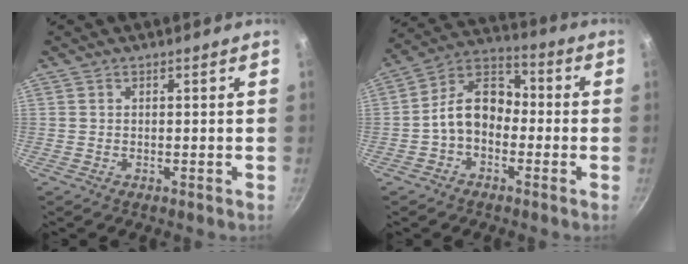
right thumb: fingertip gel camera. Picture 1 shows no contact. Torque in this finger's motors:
{"motor_torque": [1.13, 1.08, 1.11, -0.31, 0.08]}